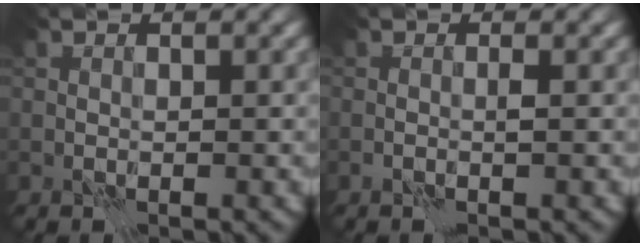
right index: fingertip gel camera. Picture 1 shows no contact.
{"total": 0.9, "force": [0.4, -0.7, 0.3], "torque": [-0.004, 0.003, 0.007]}